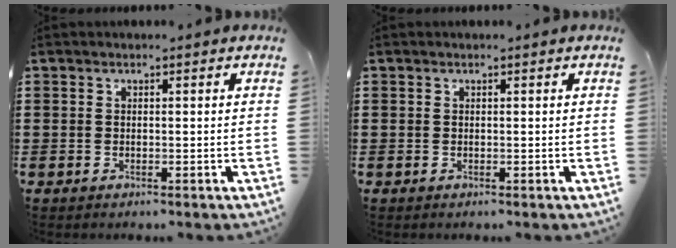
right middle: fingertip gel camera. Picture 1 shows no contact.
{"total": 0.0}